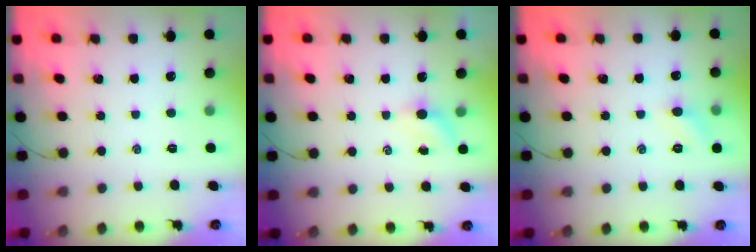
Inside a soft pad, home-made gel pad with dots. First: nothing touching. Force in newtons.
{"total": 3.1, "press": 2.9, "slide": 1.1}
{"total": 5.6, "press": 5.4, "slide": 1.6}